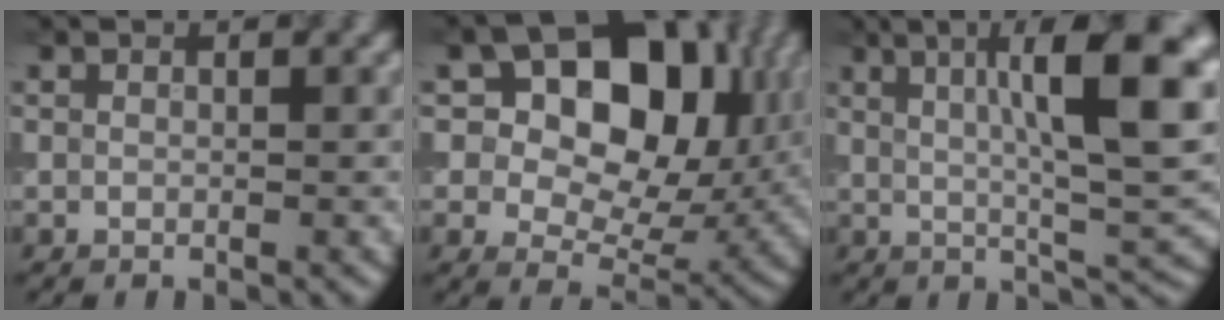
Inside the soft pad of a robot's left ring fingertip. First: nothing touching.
{"total": 13.9, "force": [4.5, 9.0, 9.6], "torque": [-0.128, 0.013, 0.067]}
{"total": 12.9, "force": [3.2, 3.2, 12.1], "torque": [-0.156, 0.011, 0.047]}